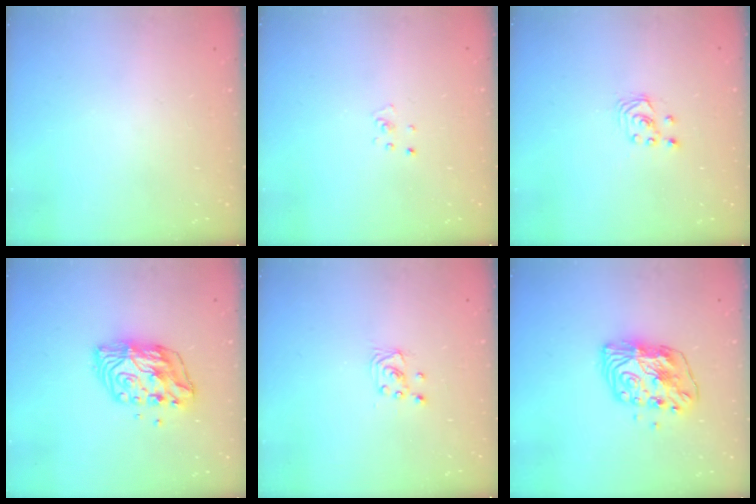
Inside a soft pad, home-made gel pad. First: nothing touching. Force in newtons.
{"total": 2.6, "press": 2.6, "slide": 0.3}
{"total": 2.1, "press": 2.1, "slide": 0.3}
{"total": 10.5, "press": 10.5, "slide": 1.1}
{"total": 2.5, "press": 2.5, "slide": 0.2}
{"total": 11.4, "press": 11.4, "slide": 0.8}